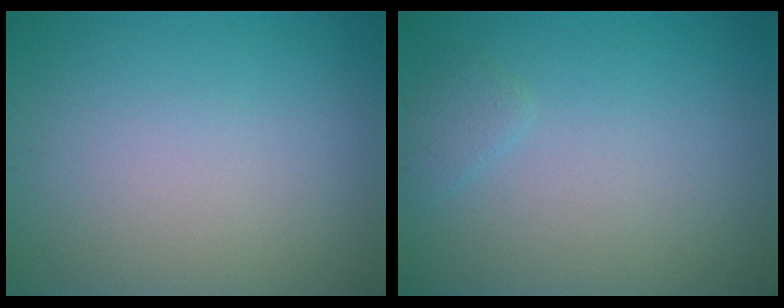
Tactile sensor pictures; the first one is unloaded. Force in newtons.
{"total": 1.0, "press": 1.0, "slide": 0.1}